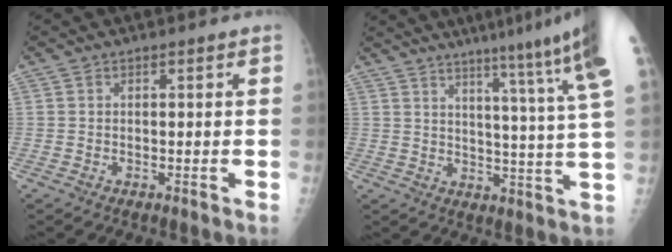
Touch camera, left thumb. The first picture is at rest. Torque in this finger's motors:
{"motor_torque": [0.80, 0.63, 1.29, -1.47, 0.11]}